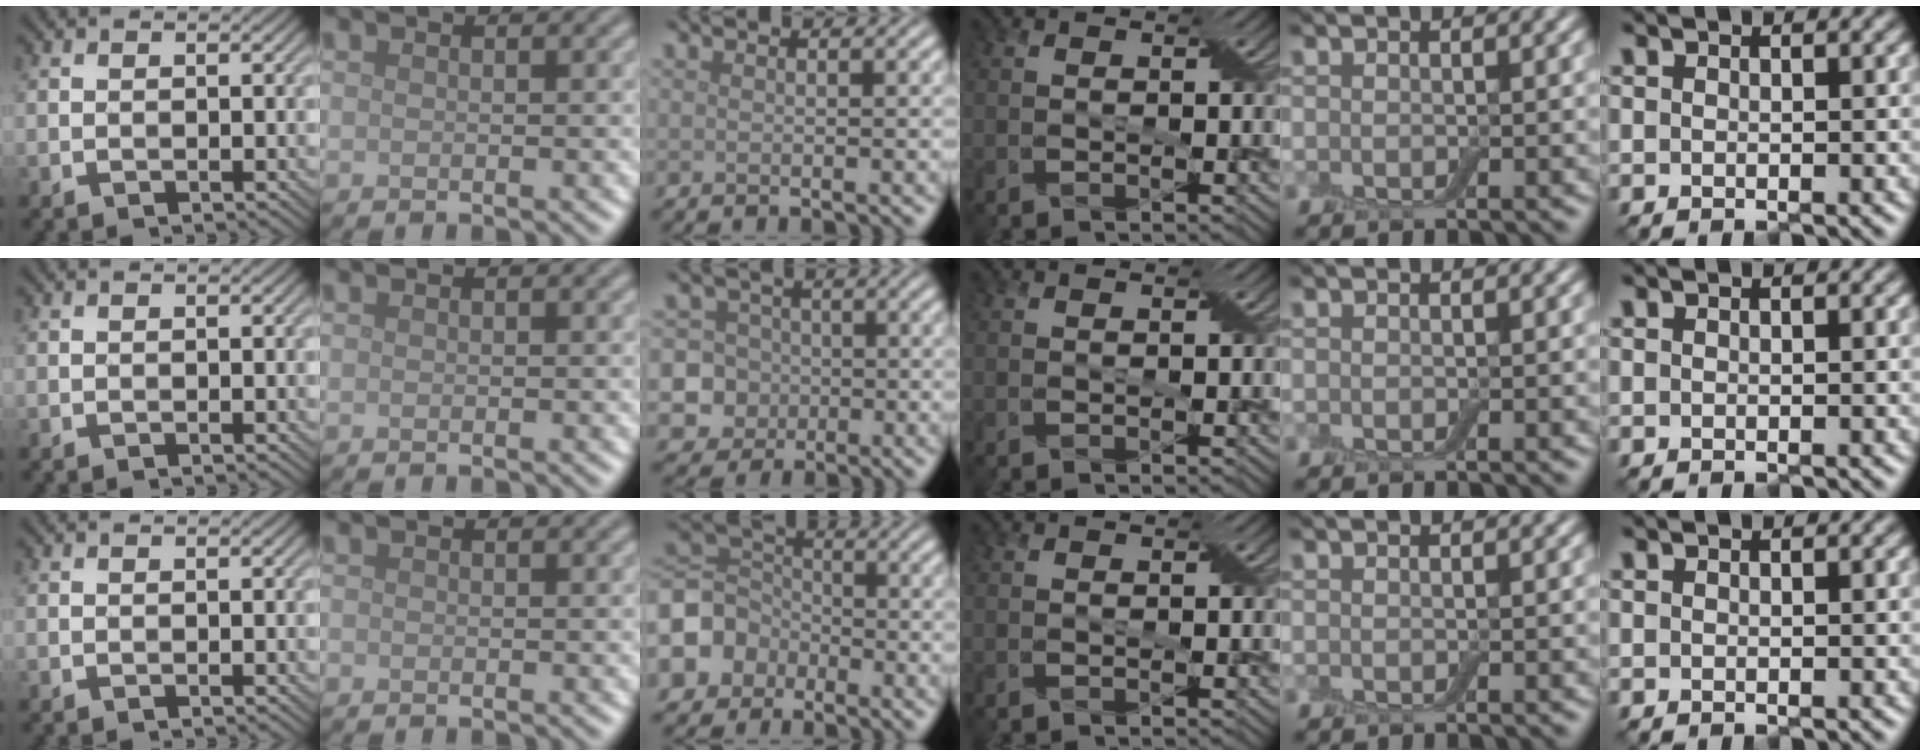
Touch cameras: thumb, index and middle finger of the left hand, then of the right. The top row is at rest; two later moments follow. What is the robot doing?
{"motion": "press", "object": "electronic device side button"}